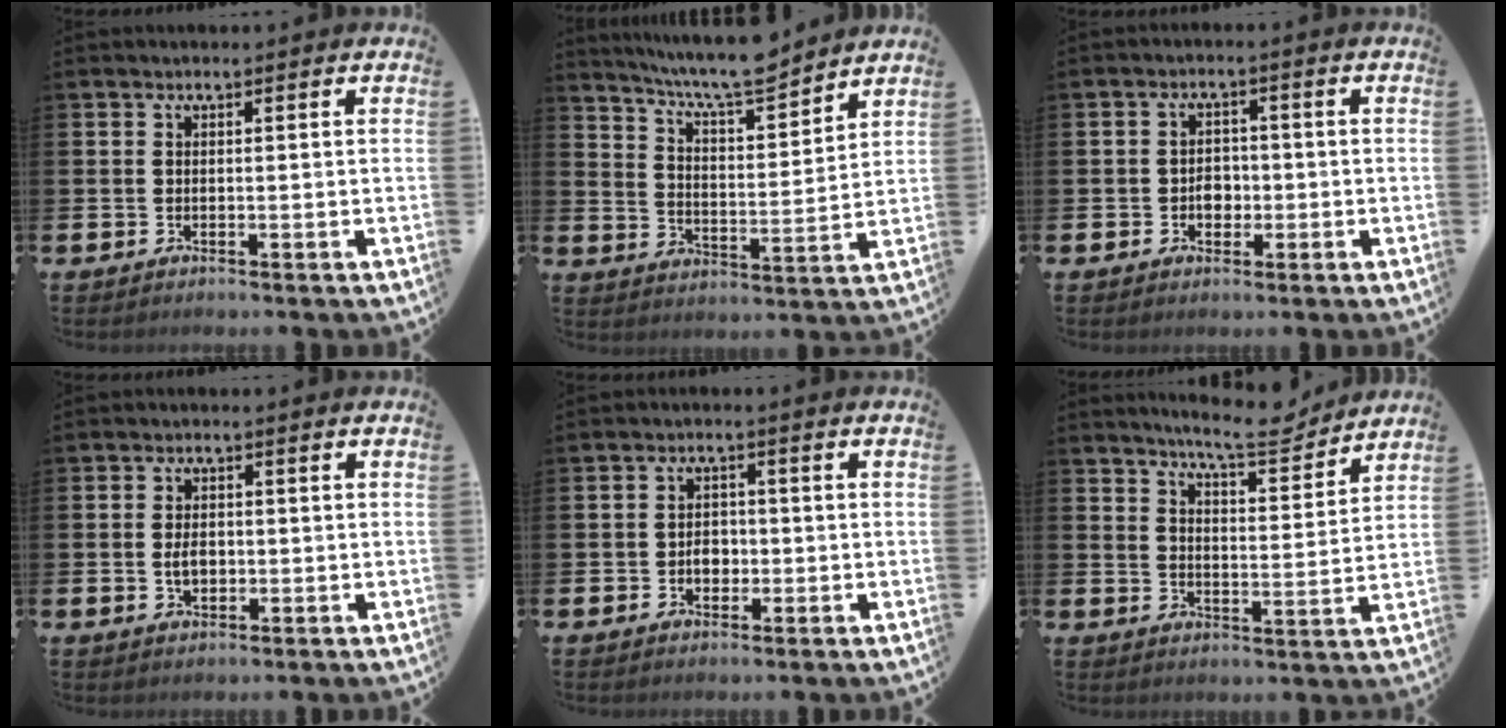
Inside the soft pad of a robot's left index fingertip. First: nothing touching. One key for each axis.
{"total": 8.4, "fx": 8.0, "fy": 0.5, "fz": 2.5, "tx": -0.073, "ty": -0.052, "tz": 0.144}
{"total": 2.7, "fx": -0.6, "fy": 2.1, "fz": 1.5, "tx": -0.014, "ty": -0.001, "tz": -0.018}
{"total": 2.7, "fx": -0.2, "fy": 1.7, "fz": 2.0, "tx": -0.031, "ty": 0.003, "tz": -0.006}
{"total": 2.6, "fx": -0.6, "fy": 2.0, "fz": 1.6, "tx": -0.015, "ty": -0.001, "tz": -0.017}
{"total": 8.0, "fx": 7.6, "fy": 0.8, "fz": 2.4, "tx": -0.057, "ty": -0.042, "tz": 0.133}